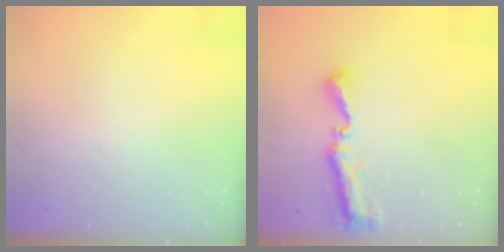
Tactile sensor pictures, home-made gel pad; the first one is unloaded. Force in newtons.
{"total": 8.8, "press": 8.8, "slide": 0.7}